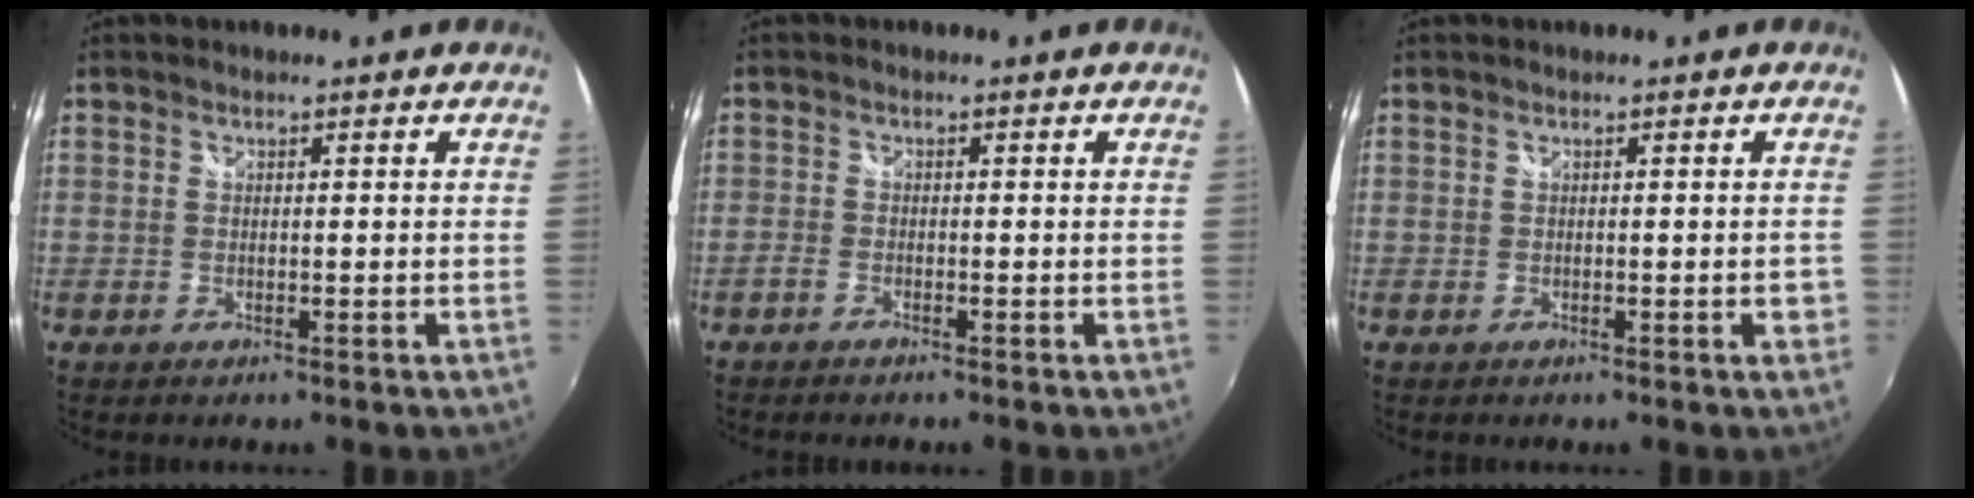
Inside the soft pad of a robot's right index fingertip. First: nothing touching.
{"total": 1.5, "force": [-1.3, 0.4, 0.7], "torque": [-0.021, -0.002, -0.030]}
{"total": 1.6, "force": [-0.5, 0.7, 1.4], "torque": [-0.013, 0.003, -0.005]}